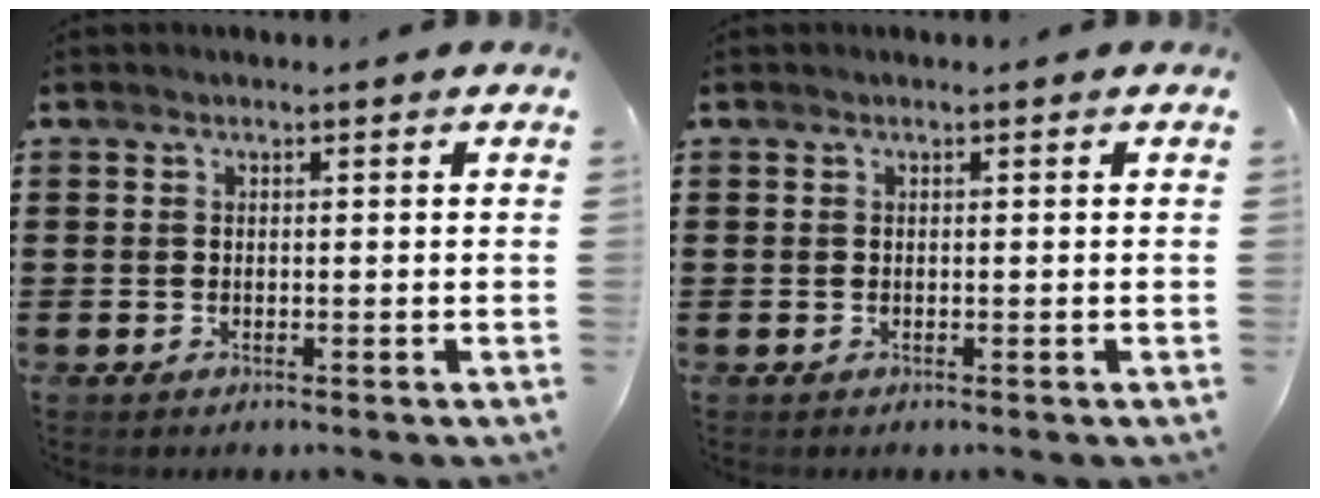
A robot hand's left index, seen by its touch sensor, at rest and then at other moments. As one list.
[{"total": 0.0}]